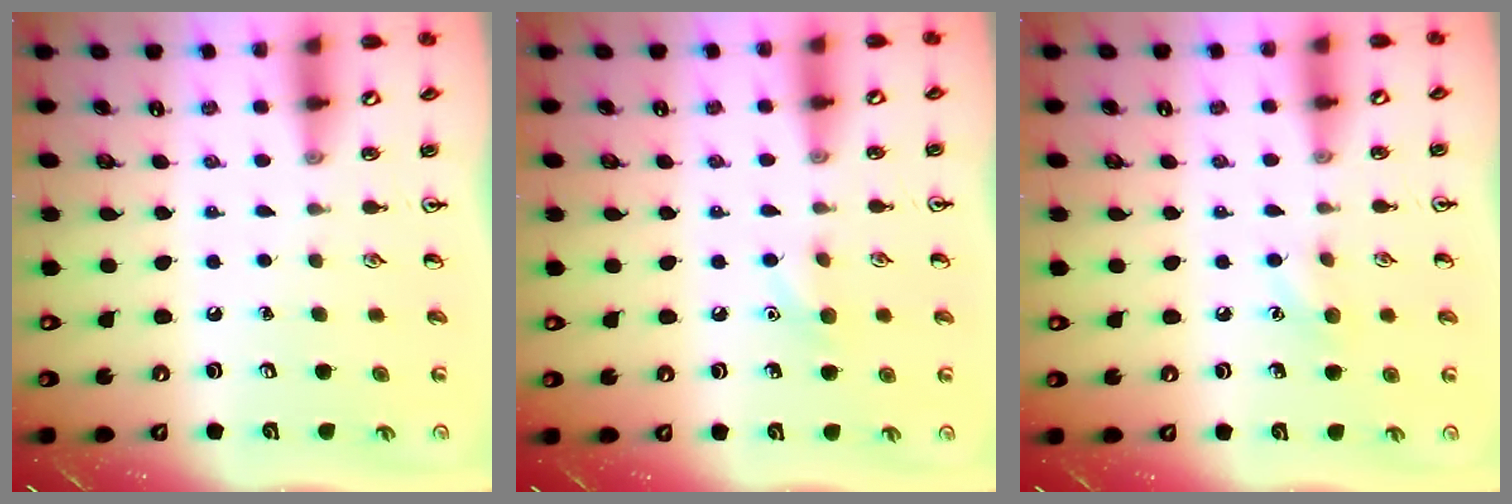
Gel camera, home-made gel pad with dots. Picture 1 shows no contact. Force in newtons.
{"total": 5.7, "press": 5.4, "slide": 1.7}
{"total": 7.1, "press": 6.9, "slide": 1.8}